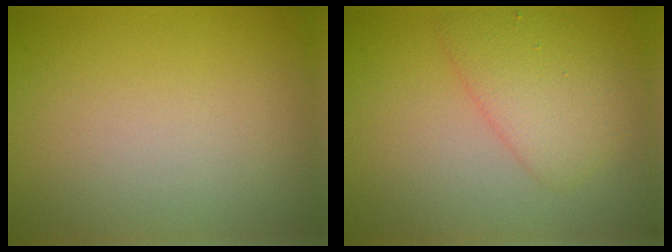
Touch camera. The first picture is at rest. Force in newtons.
{"total": 3.6, "press": 3.6, "slide": 0.2}